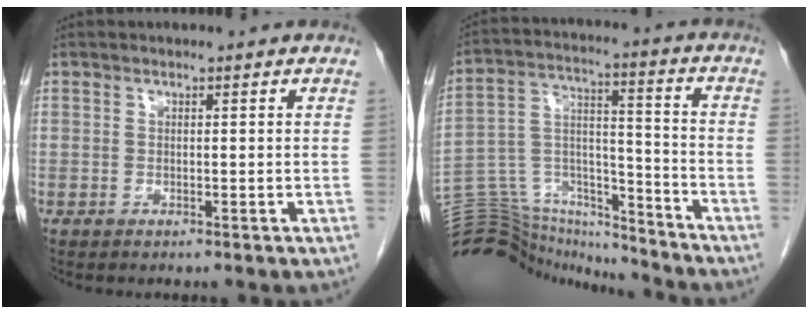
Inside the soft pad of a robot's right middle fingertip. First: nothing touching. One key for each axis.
{"total": 22.0, "fx": -21.2, "fy": 4.2, "fz": 4.2, "tx": -0.116, "ty": 0.034, "tz": -0.338}